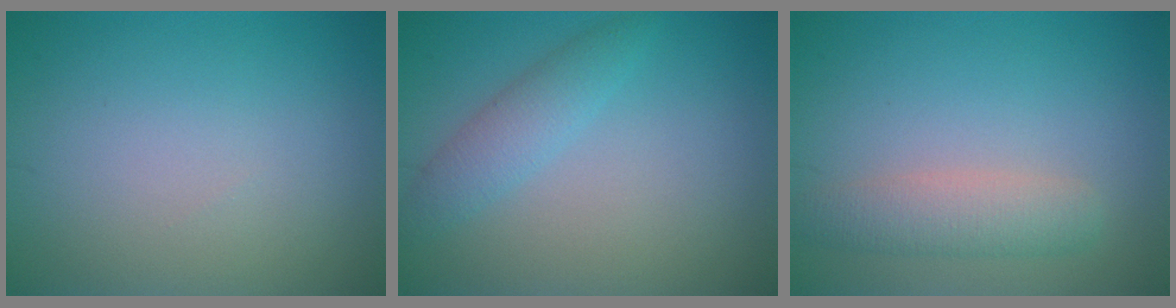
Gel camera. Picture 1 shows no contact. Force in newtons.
{"total": 2.5, "press": 2.5, "slide": 0.2}
{"total": 3.0, "press": 3.0, "slide": 0.1}